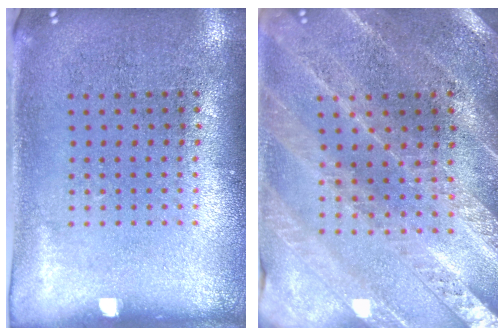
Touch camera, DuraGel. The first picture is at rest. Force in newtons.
{"total": 1.8, "press": 1.8, "slide": 0.1}